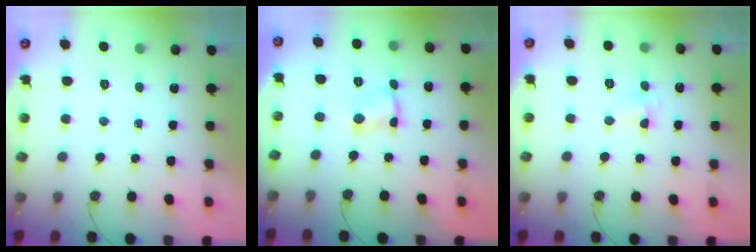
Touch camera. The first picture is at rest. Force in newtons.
{"total": 2.0, "press": 2.0, "slide": 0.1}
{"total": 2.9, "press": 2.7, "slide": 1.0}